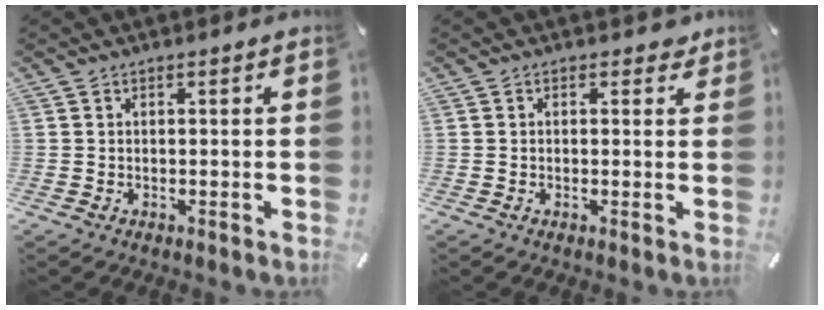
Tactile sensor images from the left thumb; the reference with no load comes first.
{"total": 1.5, "force": [0.7, 1.1, 0.7], "torque": [0.000, 0.000, 0.009]}